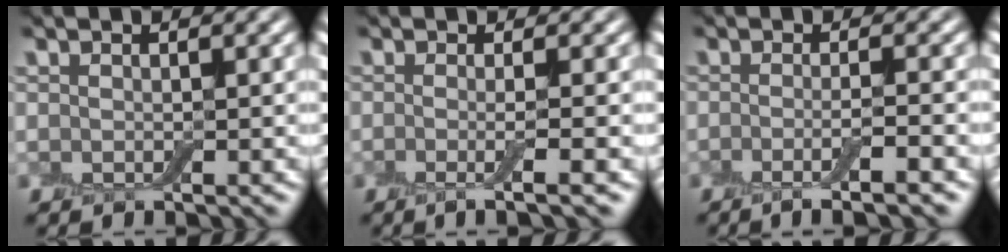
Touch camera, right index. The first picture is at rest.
{"total": 2.9, "force": [-0.5, 0.7, 2.8], "torque": [-0.037, -0.008, -0.016]}
{"total": 3.5, "force": [-1.5, 0.6, 3.1], "torque": [-0.043, -0.004, -0.033]}